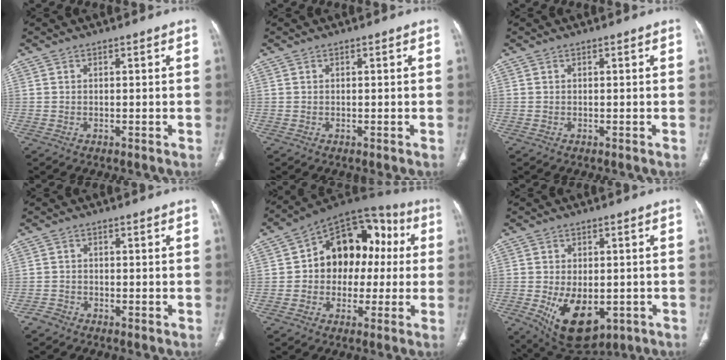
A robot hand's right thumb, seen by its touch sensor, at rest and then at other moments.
{"total": 0.0}
{"total": 0.0}
{"total": 1.7, "force": [-1.3, 1.0, 0.1], "torque": [0.001, 0.003, -0.029]}
{"total": 17.3, "force": [1.2, 12.7, 11.7], "torque": [-0.108, 0.049, 0.005]}
{"total": 12.7, "force": [-3.7, 7.6, 9.5], "torque": [-0.131, -0.004, -0.034]}